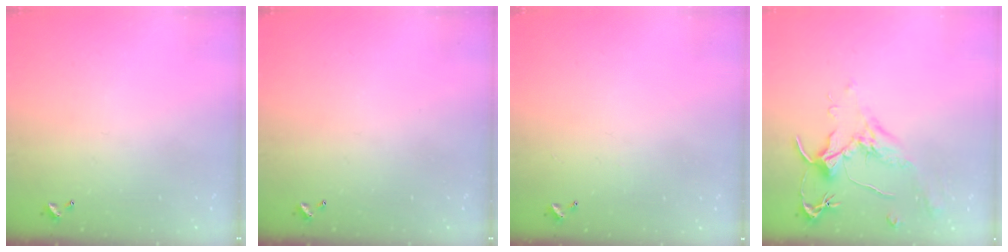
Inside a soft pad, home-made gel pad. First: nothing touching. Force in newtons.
{"total": 0.0}
{"total": 0.6, "press": 0.2, "slide": 0.6}
{"total": 1.8, "press": 1.7, "slide": 0.6}